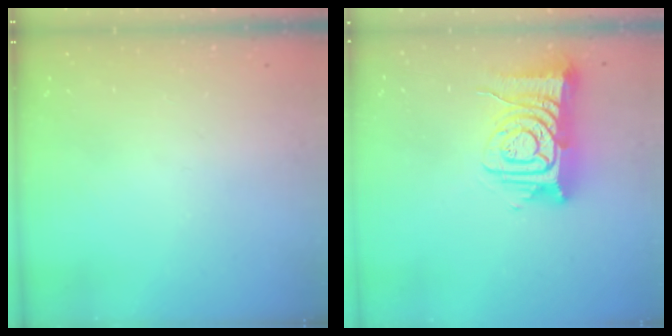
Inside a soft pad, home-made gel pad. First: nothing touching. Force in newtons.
{"total": 12.7, "press": 12.6, "slide": 1.4}